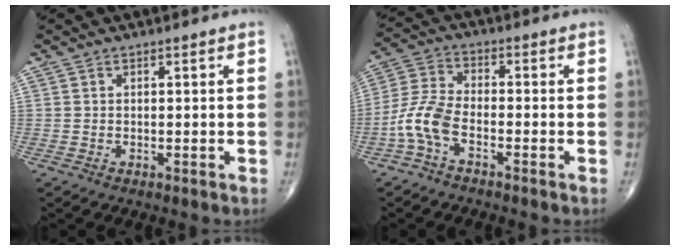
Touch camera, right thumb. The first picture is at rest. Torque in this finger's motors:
{"motor_torque": [1.19, 1.31, 0.81, -0.64, 0.13]}